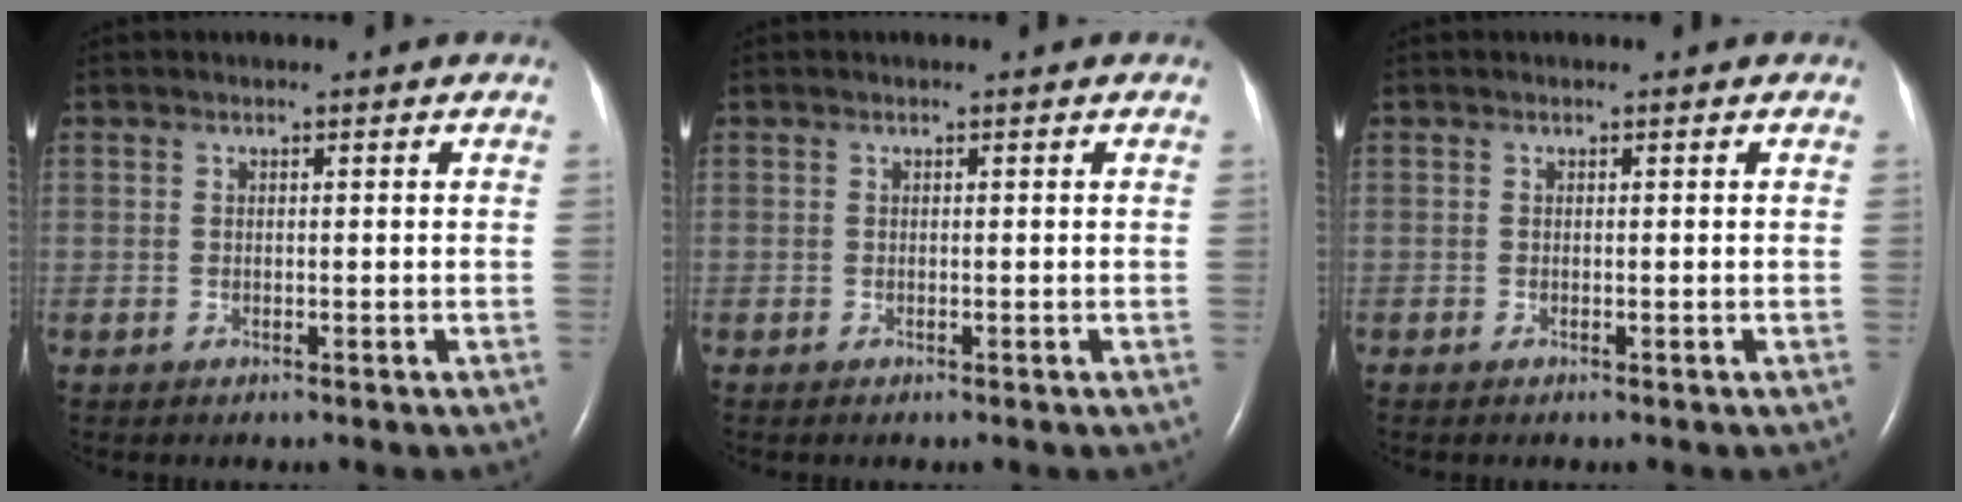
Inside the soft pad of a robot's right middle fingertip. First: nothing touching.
{"total": 0.0}
{"total": 0.0}